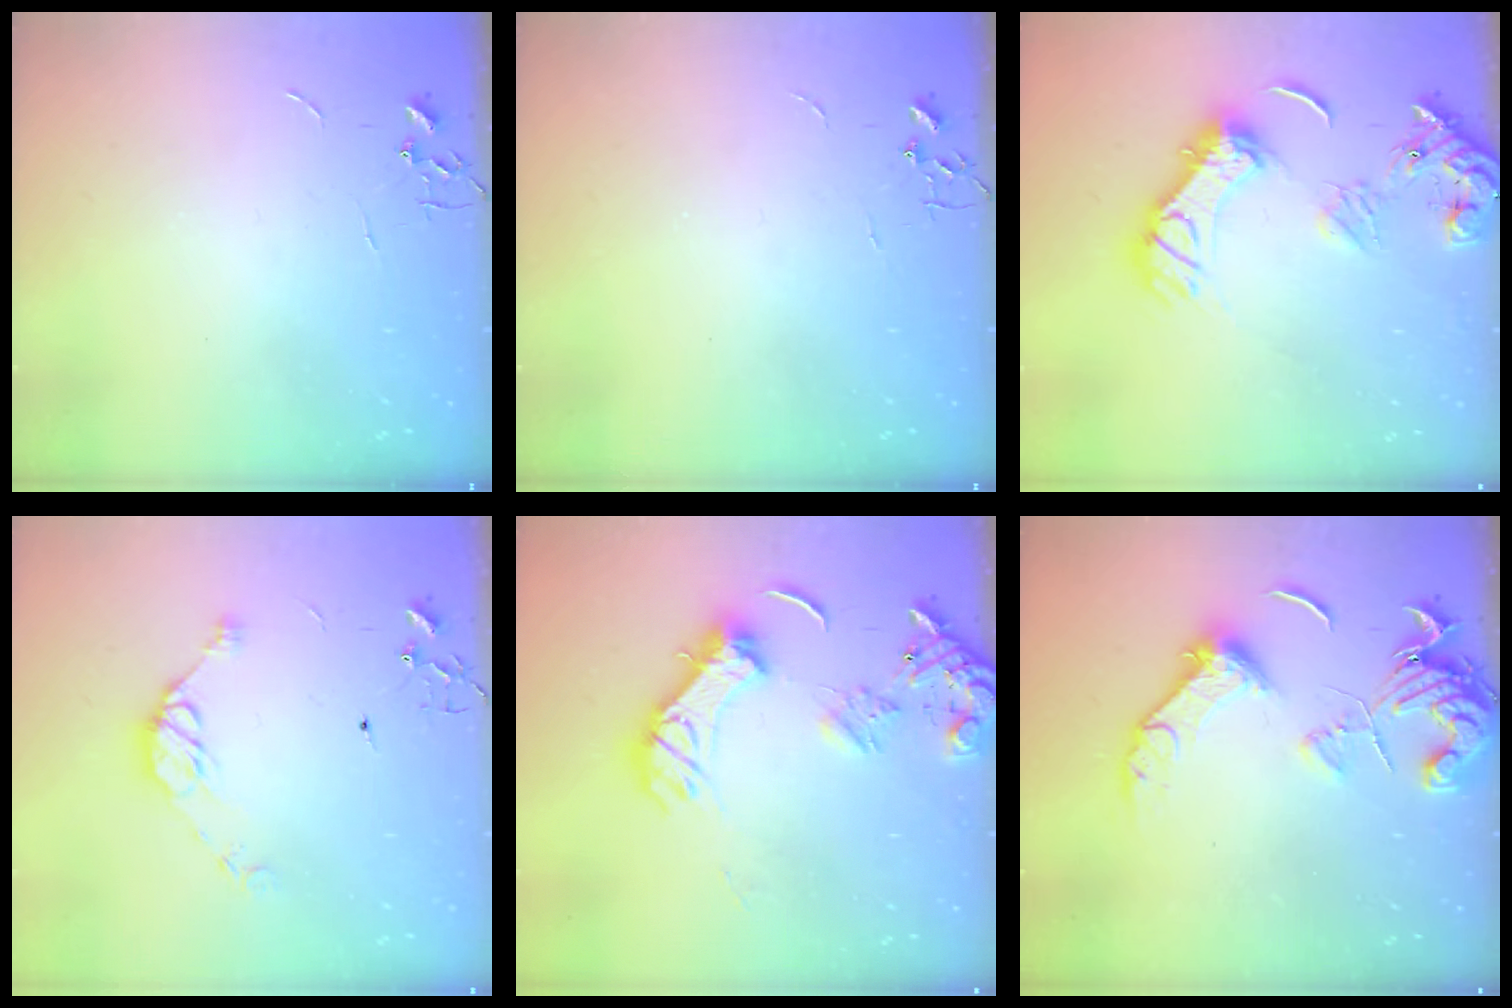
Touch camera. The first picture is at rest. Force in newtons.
{"total": 0.0}
{"total": 16.6, "press": 16.5, "slide": 1.8}
{"total": 9.8, "press": 9.7, "slide": 1.2}
{"total": 15.8, "press": 15.6, "slide": 2.3}
{"total": 15.8, "press": 15.8, "slide": 0.8}